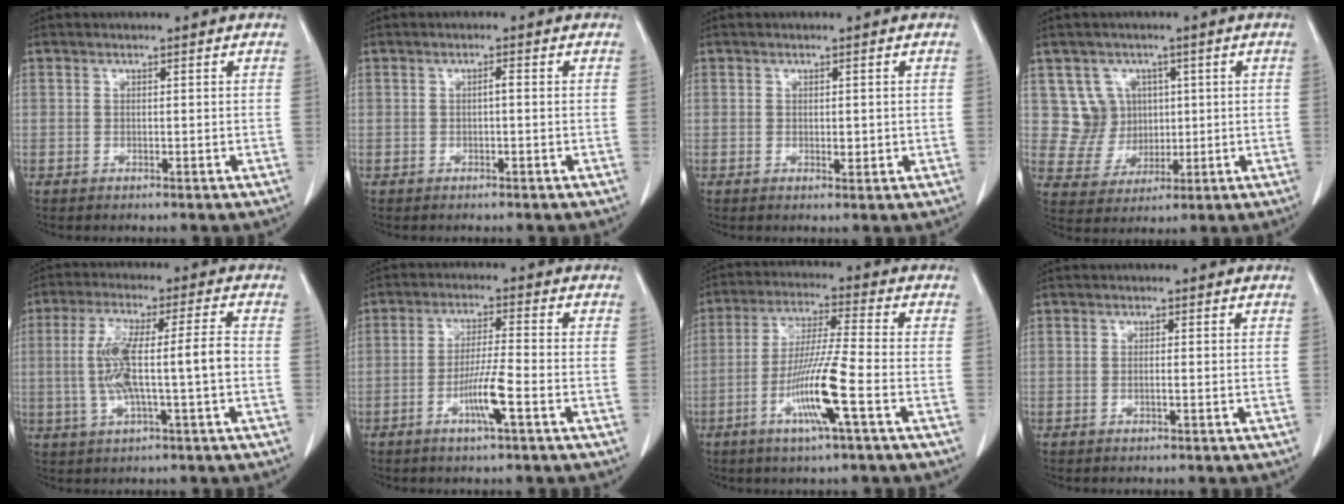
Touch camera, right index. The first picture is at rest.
{"total": 0.9, "force": [0.1, 0.1, 0.9], "torque": [-0.010, 0.005, 0.002]}
{"total": 1.4, "force": [0.1, 0.8, 1.1], "torque": [-0.012, 0.000, 0.006]}
{"total": 6.7, "force": [2.2, 6.3, 0.3], "torque": [-0.001, 0.021, 0.052]}
{"total": 10.3, "force": [-0.8, 1.0, 10.2], "torque": [-0.196, 0.020, -0.014]}
{"total": 6.3, "force": [-2.6, -0.1, 5.7], "torque": [-0.109, -0.003, -0.048]}
{"total": 11.0, "force": [-4.1, -0.5, 10.2], "torque": [-0.200, -0.010, -0.079]}
{"total": 0.7, "force": [-0.1, 0.0, 0.7], "torque": [-0.011, 0.003, 0.000]}